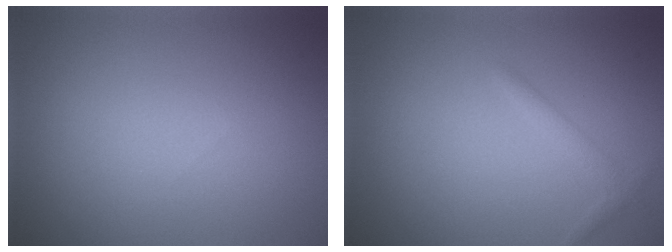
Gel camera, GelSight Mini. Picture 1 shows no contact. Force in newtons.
{"total": 1.1, "press": 1.1, "slide": 0.0}